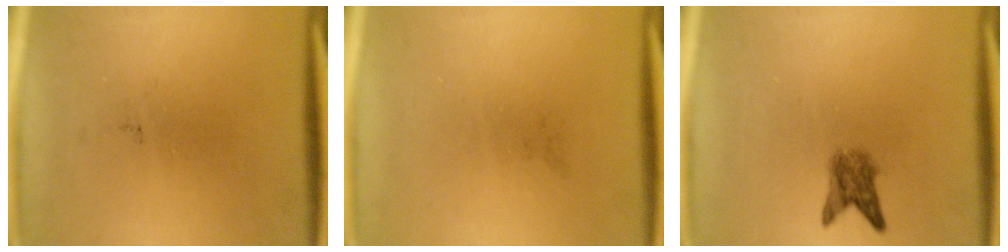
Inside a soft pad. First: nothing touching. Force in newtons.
{"total": 0.0}
{"total": 3.2}